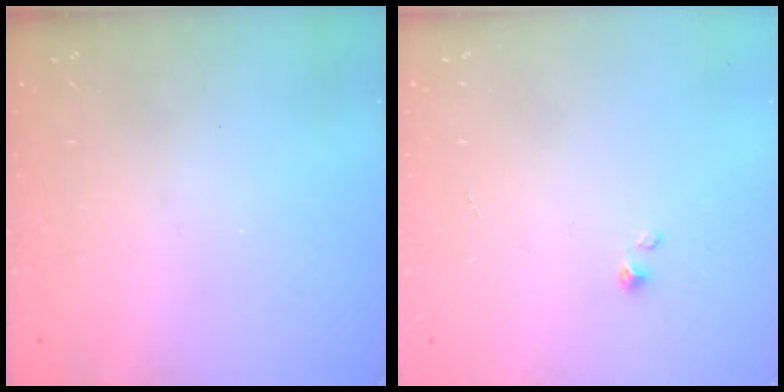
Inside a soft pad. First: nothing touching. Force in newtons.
{"total": 0.6, "press": 0.6, "slide": 0.1}